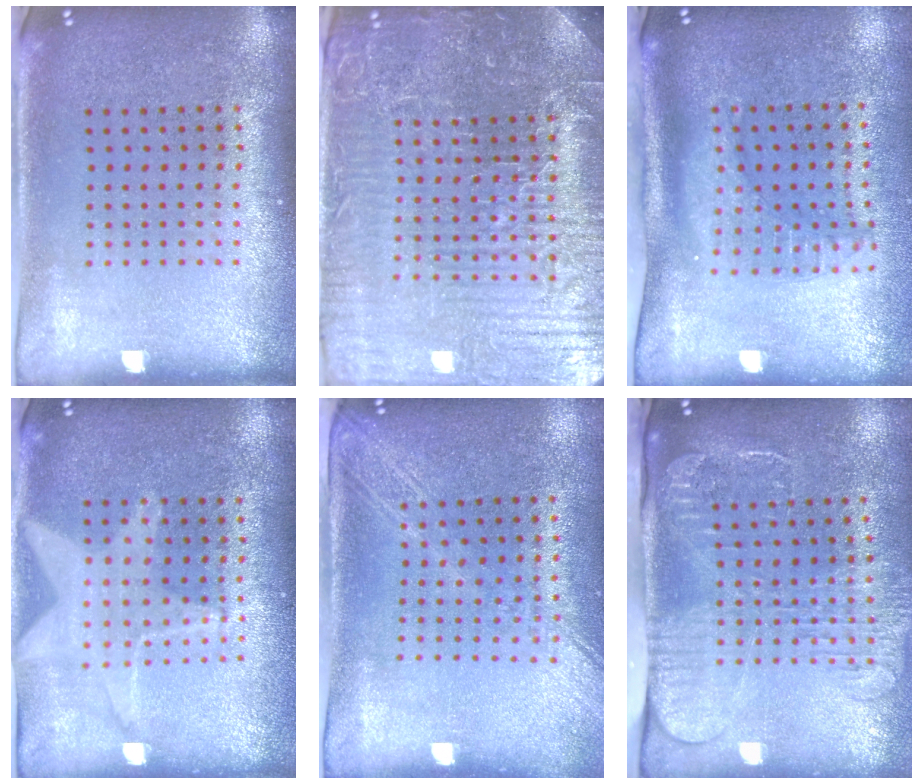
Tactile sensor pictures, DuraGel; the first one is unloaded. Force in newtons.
{"total": 6.2, "press": 5.6, "slide": 2.5}
{"total": 2.1, "press": 1.6, "slide": 1.5}
{"total": 1.6, "press": 1.5, "slide": 0.6}
{"total": 2.0, "press": 1.7, "slide": 1.1}
{"total": 2.7, "press": 2.0, "slide": 1.7}